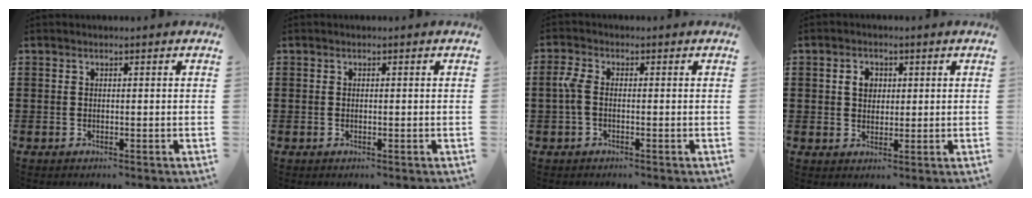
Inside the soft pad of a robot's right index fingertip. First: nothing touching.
{"total": 0.0}
{"total": 2.9, "force": [-0.5, 1.2, 2.6], "torque": [-0.071, -0.005, -0.015]}
{"total": 3.1, "force": [0.6, 2.5, 1.8], "torque": [-0.043, 0.011, 0.009]}